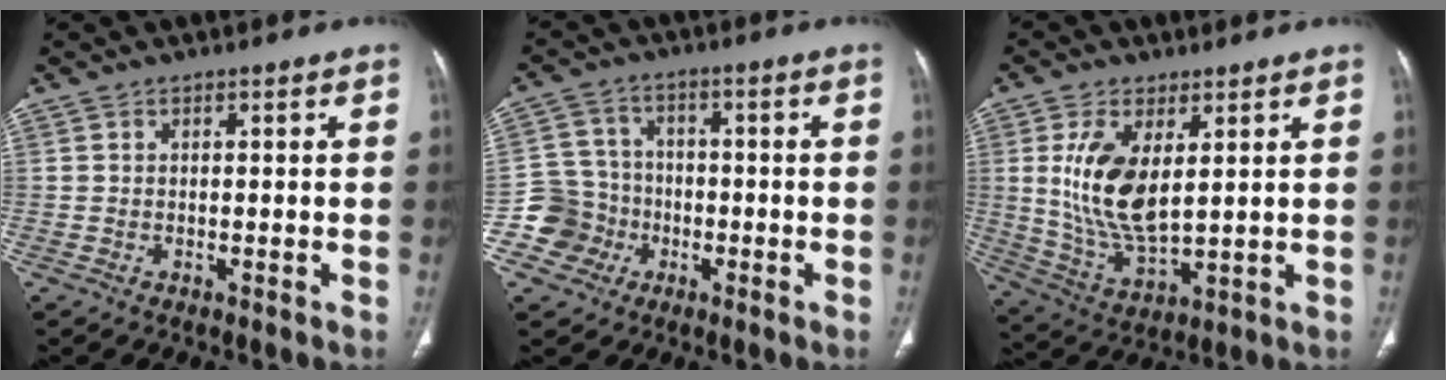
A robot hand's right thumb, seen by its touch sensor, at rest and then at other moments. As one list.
[{"total": 8.1, "force": [-3.0, 7.4, 0.6], "torque": [0.026, 0.026, -0.057]}, {"total": 12.7, "force": [3.1, 6.0, 10.7], "torque": [-0.207, -0.024, 0.073]}]